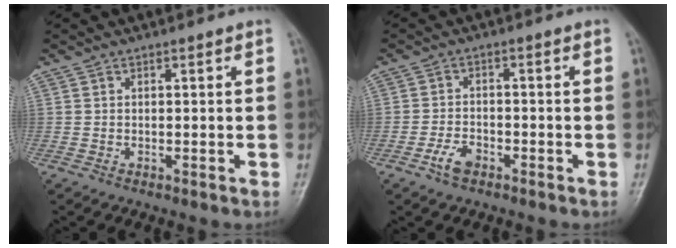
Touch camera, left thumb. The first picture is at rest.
{"total": 3.6, "force": [-2.2, 1.9, 2.1], "torque": [-0.039, 0.013, -0.043]}